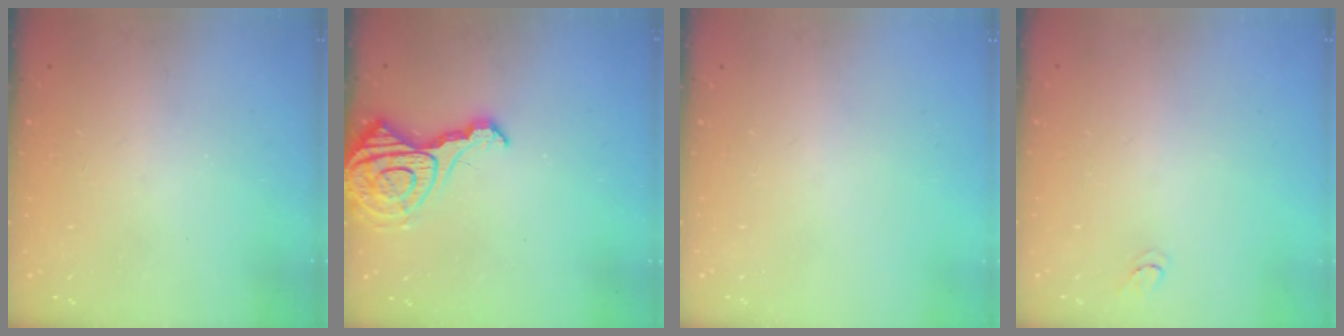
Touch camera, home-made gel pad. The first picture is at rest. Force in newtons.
{"total": 13.1, "press": 13.0, "slide": 1.4}
{"total": 0.0}
{"total": 3.2, "press": 3.2, "slide": 0.3}